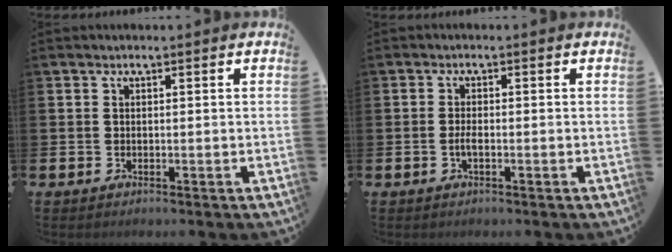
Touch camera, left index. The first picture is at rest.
{"total": 1.5, "force": [-0.4, 0.4, 1.4], "torque": [-0.022, -0.001, -0.009]}